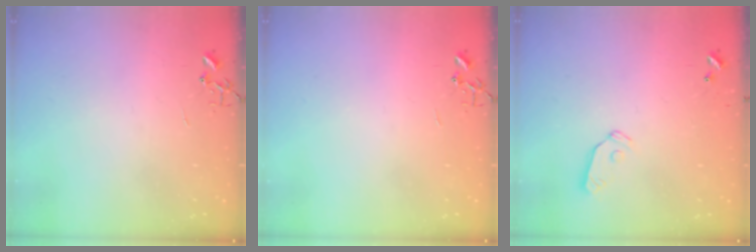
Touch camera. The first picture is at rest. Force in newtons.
{"total": 0.0}
{"total": 5.5, "press": 5.5, "slide": 0.2}